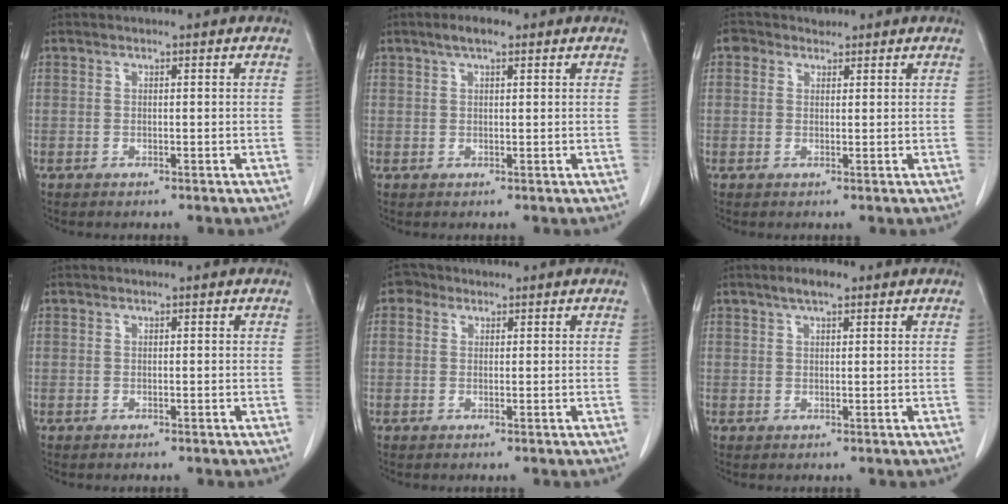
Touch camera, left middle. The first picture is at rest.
{"total": 2.8, "force": [1.8, 0.8, 2.0], "torque": [-0.038, 0.009, 0.030]}
{"total": 2.1, "force": [1.4, 1.6, 0.3], "torque": [-0.008, 0.014, 0.021]}
{"total": 0.0}
{"total": 1.8, "force": [0.9, 1.4, 0.5], "torque": [-0.008, 0.005, 0.010]}
{"total": 2.8, "force": [1.9, 0.7, 1.9], "torque": [-0.037, 0.007, 0.032]}